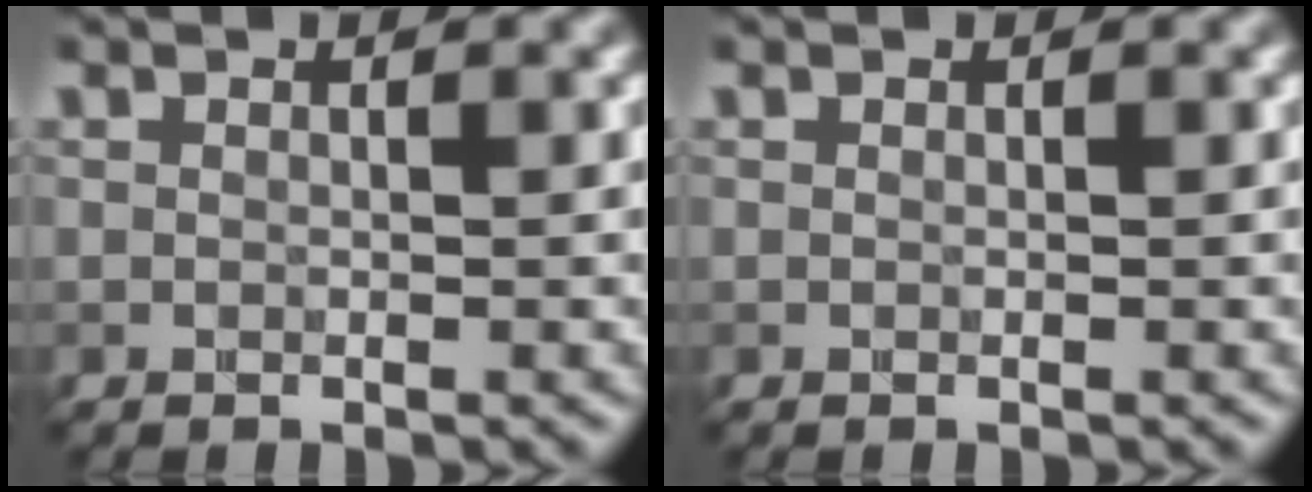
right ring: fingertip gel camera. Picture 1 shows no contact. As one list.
[{"total": 0.0}]